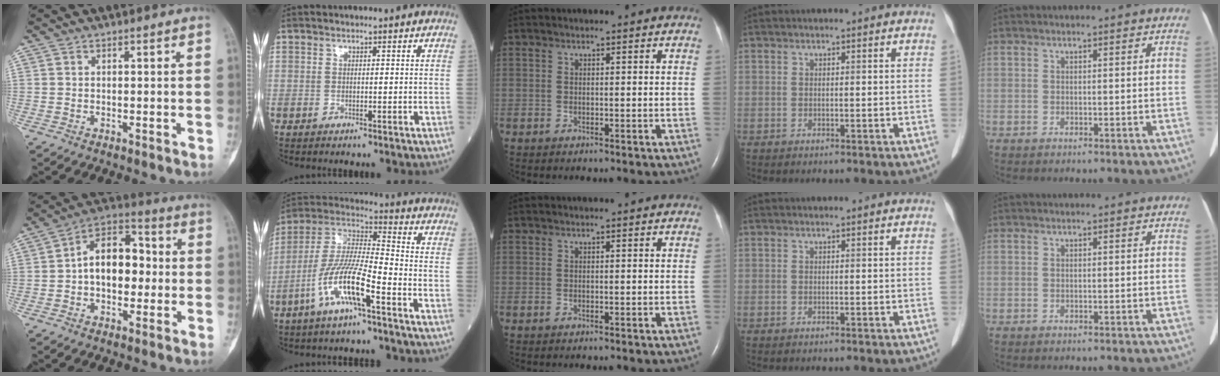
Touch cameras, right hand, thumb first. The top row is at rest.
{"thumb": {"total": 12.5, "force": [-0.2, 8.2, 9.4], "torque": [-0.115, 0.037, -0.016]}, "index": {"total": 11.8, "force": [-5.6, 1.3, 10.4], "torque": [-0.215, 0.001, -0.113]}}